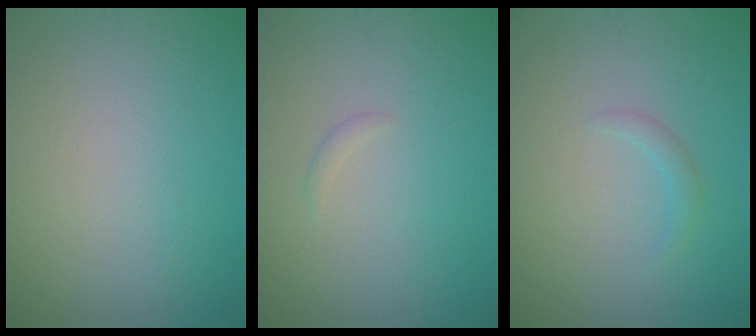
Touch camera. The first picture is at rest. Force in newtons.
{"total": 0.5, "press": 0.5, "slide": 0.0}
{"total": 1.0, "press": 1.0, "slide": 0.1}